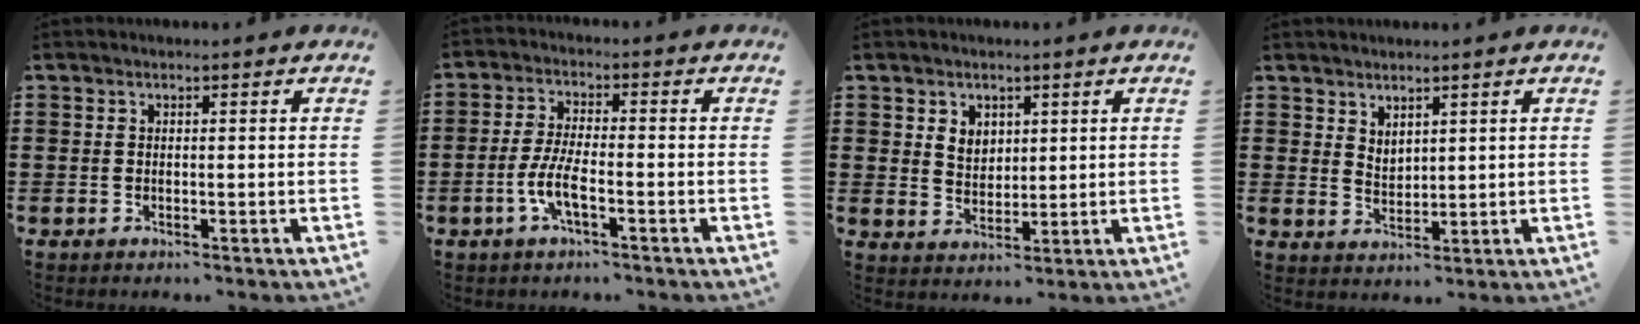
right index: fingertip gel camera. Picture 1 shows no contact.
{"total": 5.4, "force": [-2.3, 1.2, 4.7], "torque": [-0.114, -0.012, -0.051]}
{"total": 3.4, "force": [1.9, 2.7, 0.9], "torque": [-0.020, 0.008, 0.033]}
{"total": 2.6, "force": [2.4, 1.0, 0.1], "torque": [-0.008, 0.000, 0.047]}